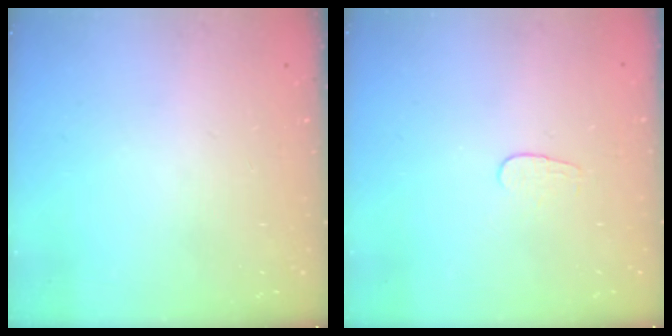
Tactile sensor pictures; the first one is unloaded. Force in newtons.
{"total": 4.0, "press": 4.0, "slide": 0.3}